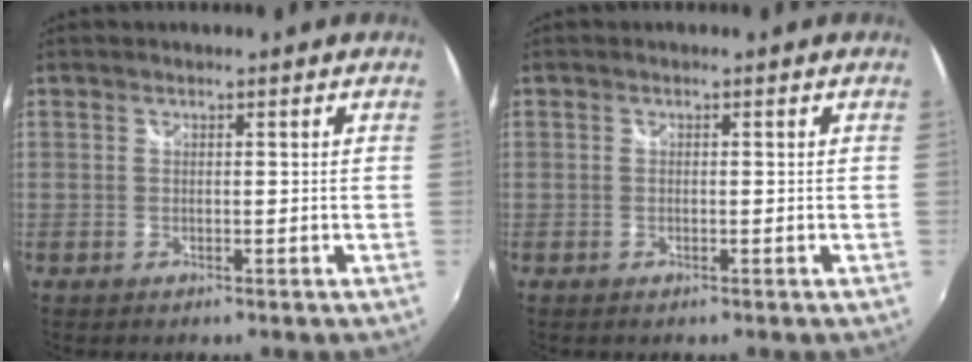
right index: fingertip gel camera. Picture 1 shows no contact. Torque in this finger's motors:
{"motor_torque": [0.24, 0.17, 0.10, 0.02]}